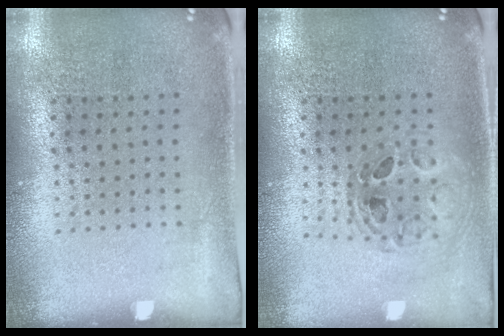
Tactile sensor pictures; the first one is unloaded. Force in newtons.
{"total": 0.7, "press": 0.7, "slide": 0.2}